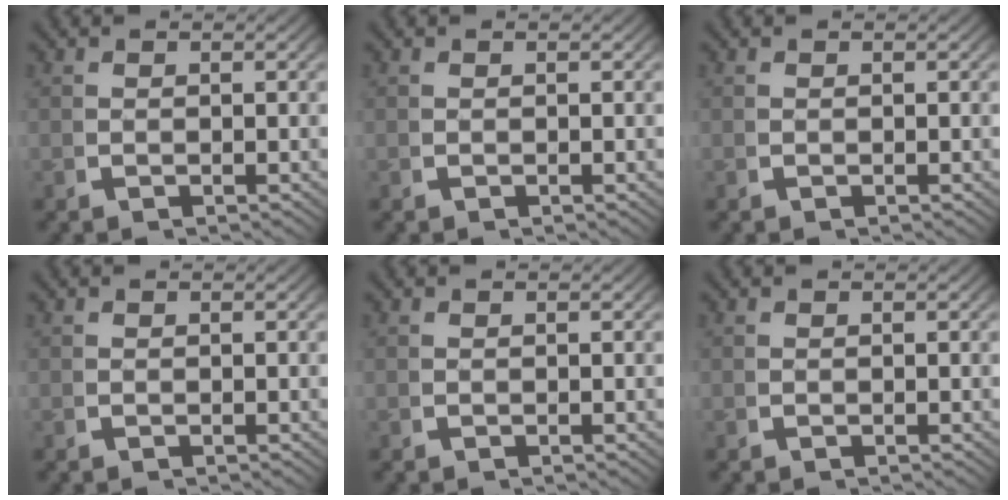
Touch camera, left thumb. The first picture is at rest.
{"total": 0.0}
{"total": 0.0}
{"total": 0.0}
{"total": 0.0}
{"total": 0.0}